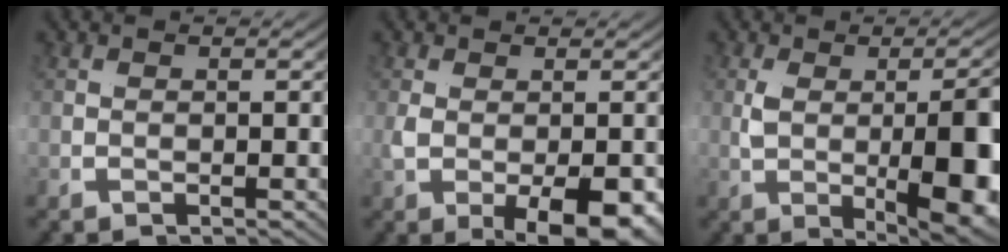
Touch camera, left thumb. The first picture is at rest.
{"total": 4.1, "force": [-1.1, 0.3, 4.0], "torque": [-0.060, 0.000, -0.015]}
{"total": 7.3, "force": [-1.0, 0.2, 7.2], "torque": [-0.113, 0.009, -0.008]}